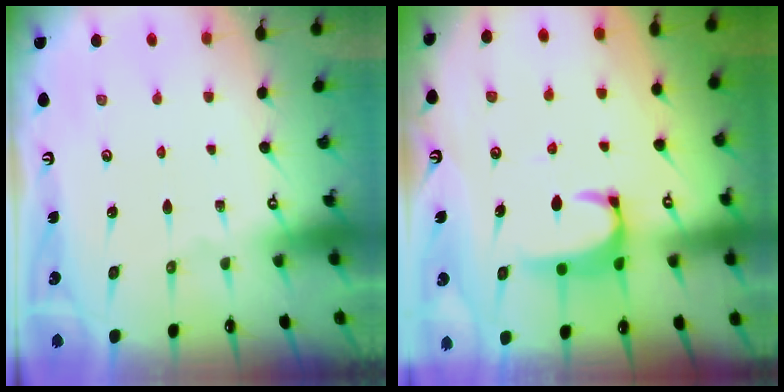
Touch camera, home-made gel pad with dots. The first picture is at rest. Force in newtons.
{"total": 2.0, "press": 1.9, "slide": 0.6}